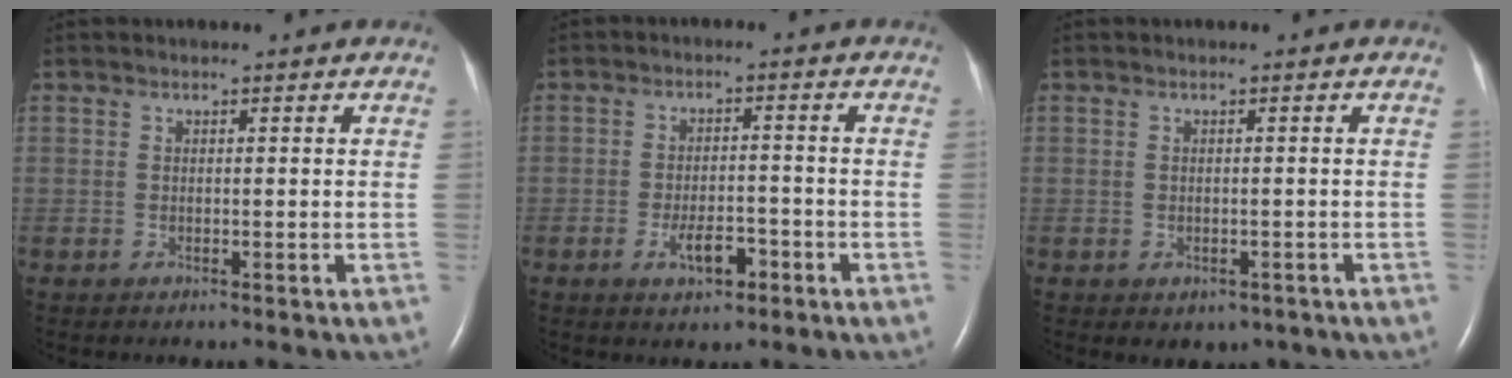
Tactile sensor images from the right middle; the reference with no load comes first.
{"total": 4.7, "force": [-2.4, 1.9, 3.6], "torque": [-0.064, 0.001, -0.036]}
{"total": 2.6, "force": [-1.4, 1.9, 1.1], "torque": [-0.010, 0.003, -0.006]}